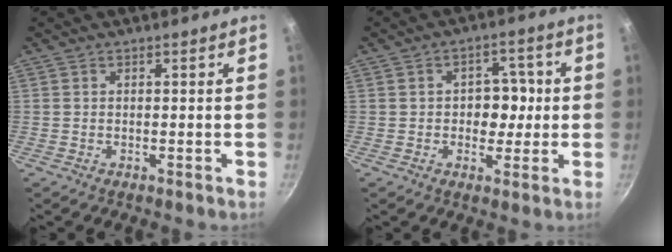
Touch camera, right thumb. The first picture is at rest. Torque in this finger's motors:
{"motor_torque": [-0.41, 0.60, 0.48, -0.36, 0.00]}